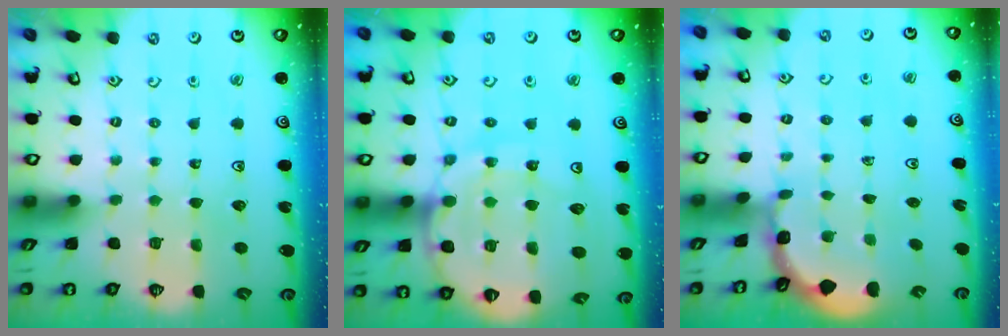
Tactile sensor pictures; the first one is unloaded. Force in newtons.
{"total": 17.1, "press": 16.9, "slide": 2.1}
{"total": 1.6, "press": 1.5, "slide": 0.2}